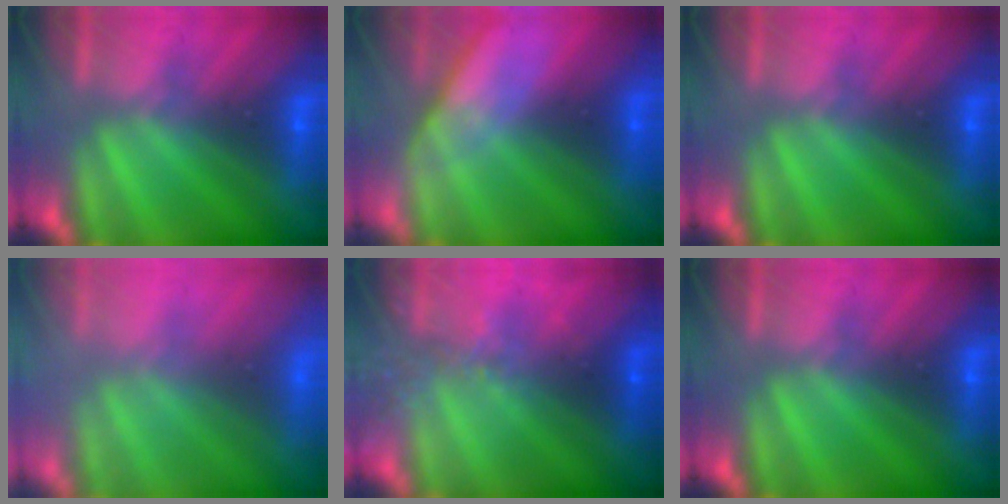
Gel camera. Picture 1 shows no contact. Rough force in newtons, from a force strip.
{"total": 2.9}
{"total": 0.0}
{"total": 8.1}
{"total": 2.4}
{"total": 0.0}